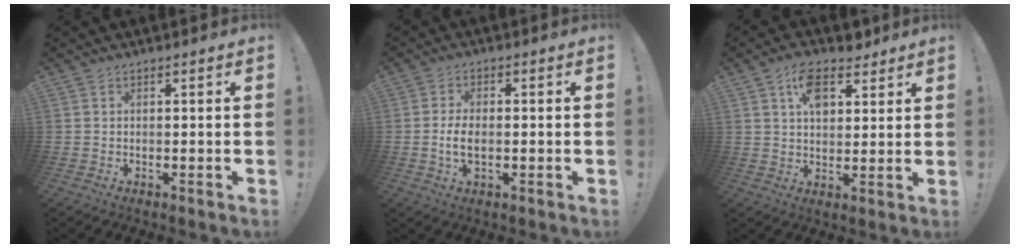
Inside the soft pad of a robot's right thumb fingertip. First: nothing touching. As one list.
[{"total": 5.9, "force": [-1.1, 2.9, 5.0], "torque": [-0.092, -0.003, -0.021]}, {"total": 10.0, "force": [5.5, 5.9, 5.9], "torque": [-0.085, -0.017, 0.099]}]